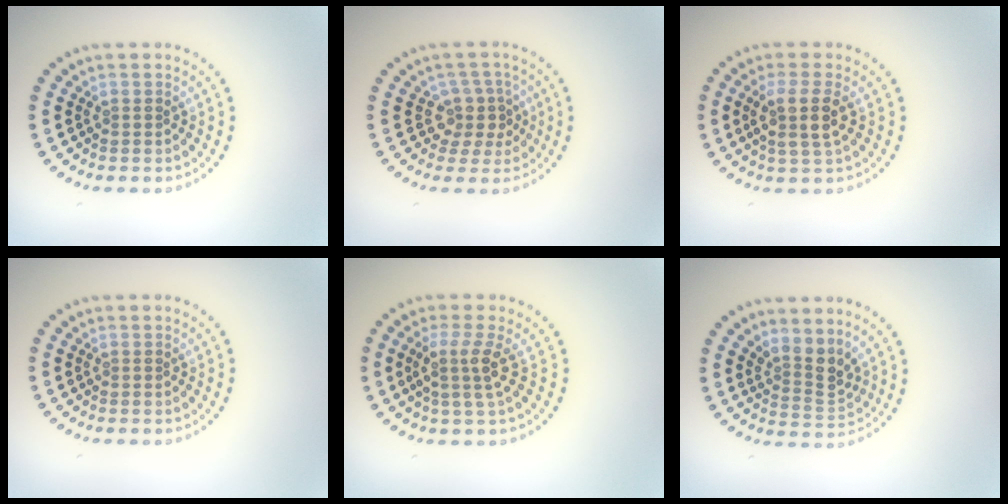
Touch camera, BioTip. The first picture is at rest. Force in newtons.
{"total": 2.9, "press": 2.3, "slide": 1.7}
{"total": 3.0, "press": 2.6, "slide": 1.4}
{"total": 0.0}
{"total": 2.7, "press": 2.1, "slide": 1.8}
{"total": 2.9, "press": 2.1, "slide": 2.0}